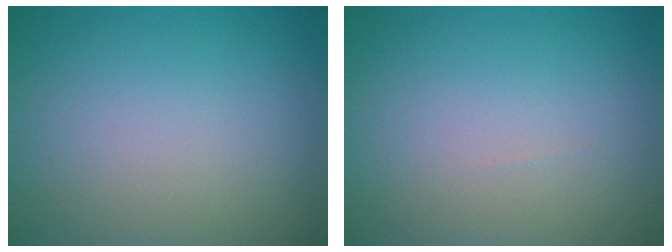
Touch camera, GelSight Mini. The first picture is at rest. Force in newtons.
{"total": 0.0}